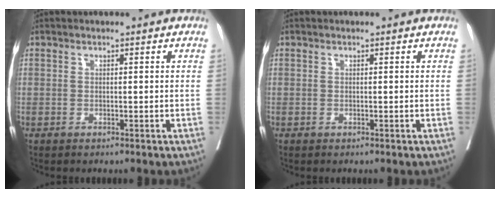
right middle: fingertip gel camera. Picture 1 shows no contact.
{"total": 0.0}